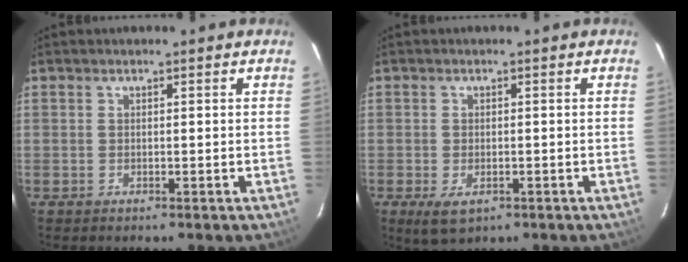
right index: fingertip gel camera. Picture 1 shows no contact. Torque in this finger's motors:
{"motor_torque": [0.28, -0.29, 0.19, 0.02]}